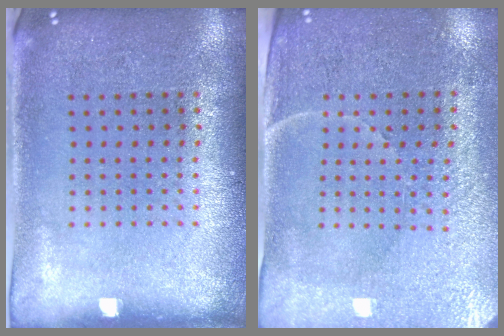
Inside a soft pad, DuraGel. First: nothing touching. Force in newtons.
{"total": 3.4, "press": 3.3, "slide": 1.0}